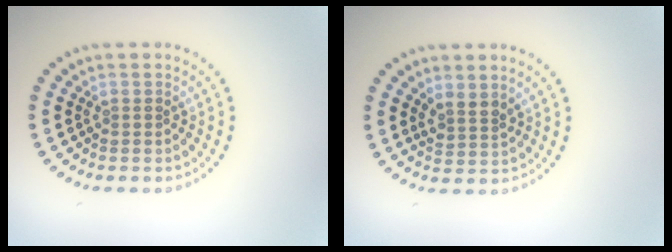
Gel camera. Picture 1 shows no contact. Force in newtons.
{"total": 1.8, "press": 1.4, "slide": 1.1}